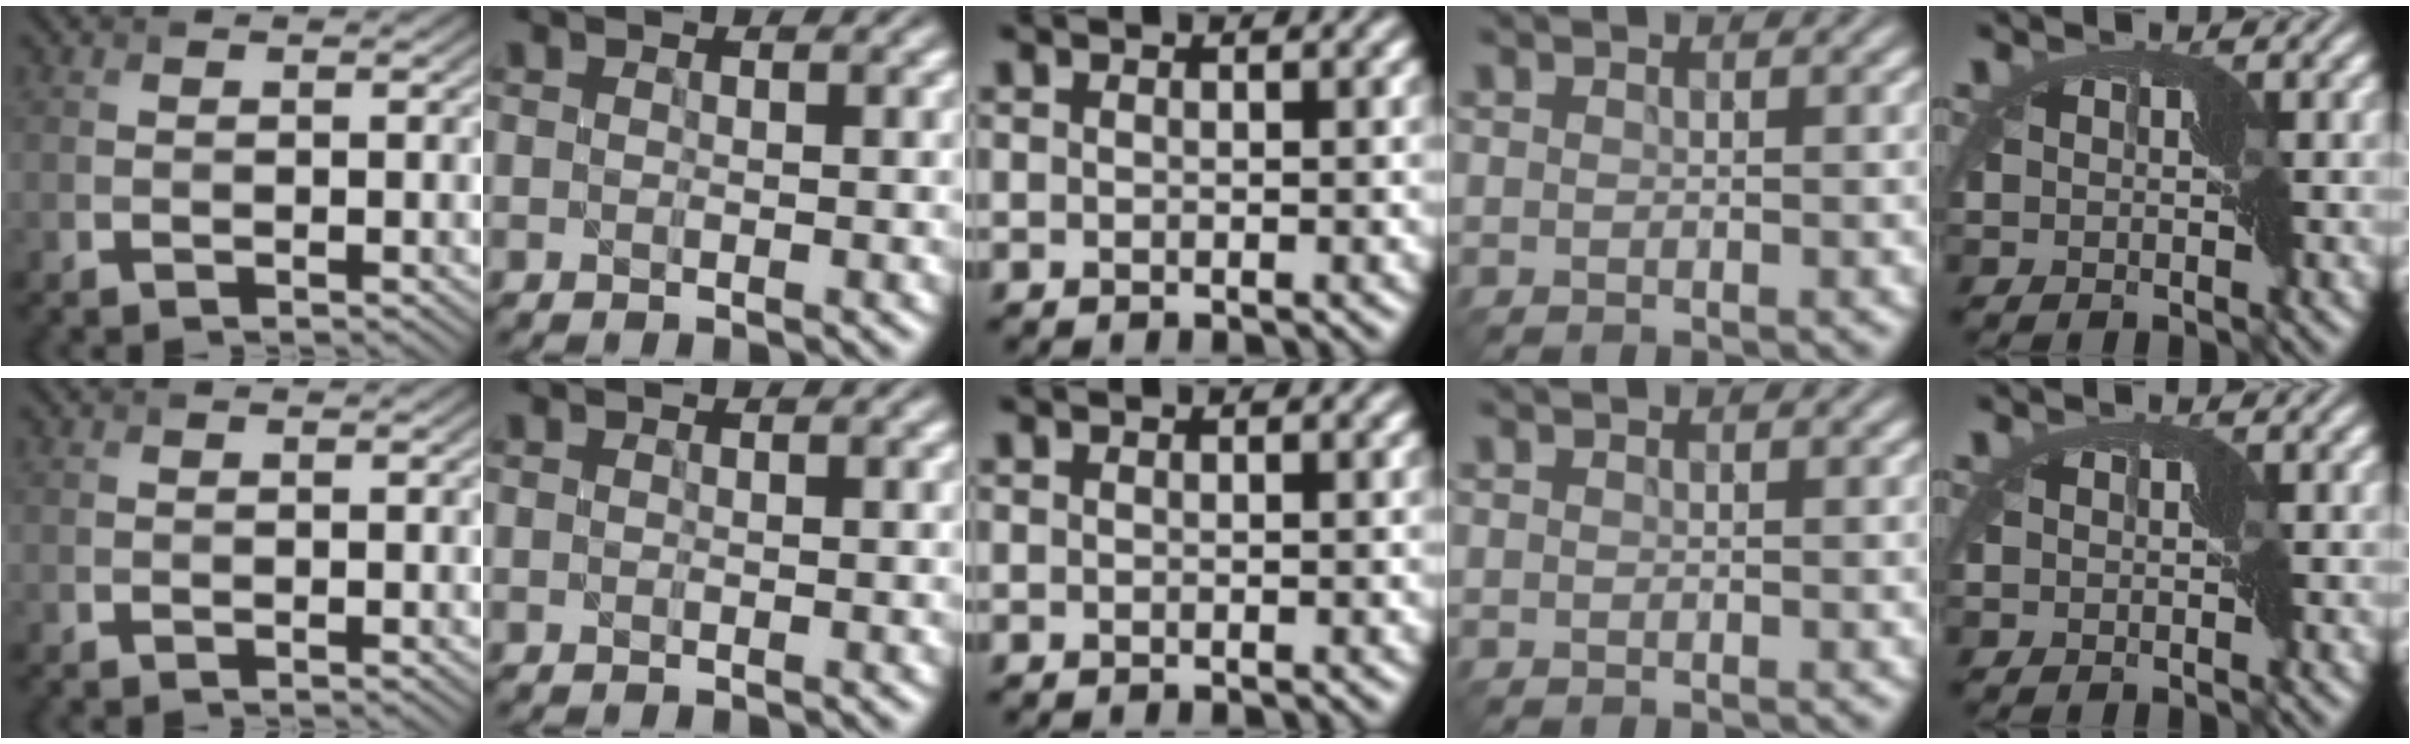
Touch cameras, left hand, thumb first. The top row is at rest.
{}